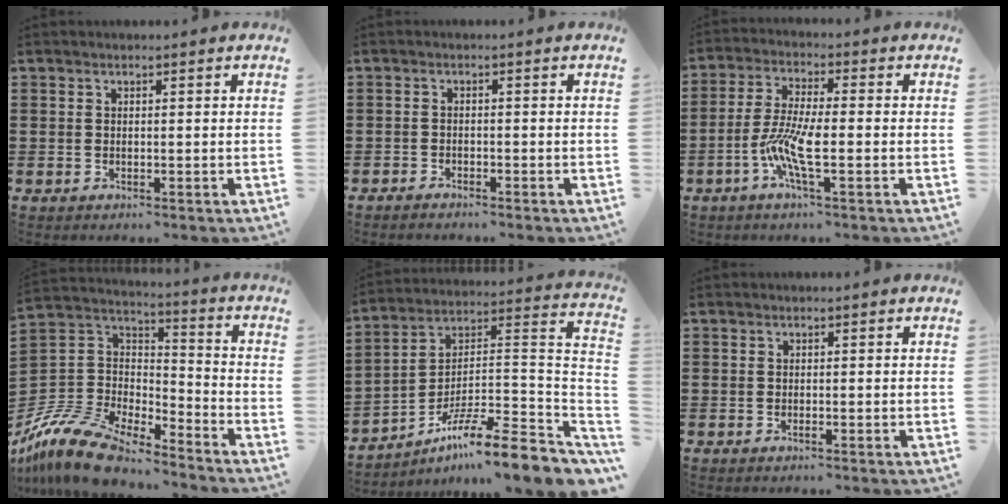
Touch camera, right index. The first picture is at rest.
{"total": 1.2, "force": [-1.2, 0.2, 0.0], "torque": [-0.004, 0.003, -0.025]}
{"total": 7.9, "force": [-2.6, 1.7, 7.2], "torque": [-0.161, -0.014, -0.055]}
{"total": 13.1, "force": [-11.5, 3.6, 5.2], "torque": [-0.130, 0.019, -0.230]}
{"total": 11.4, "force": [-8.4, 0.6, 7.8], "torque": [-0.132, -0.001, -0.164]}
{"total": 0.0}